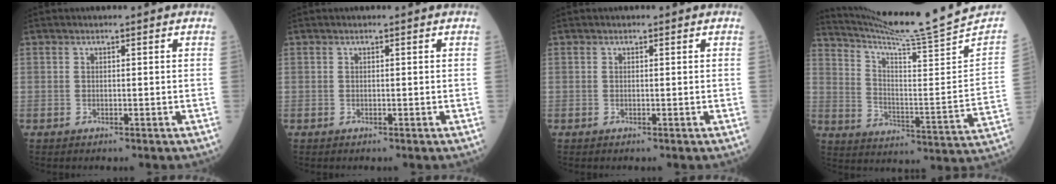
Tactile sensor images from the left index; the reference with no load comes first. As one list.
[{"total": 0.0}, {"total": 0.0}, {"total": 19.7, "force": [18.1, -3.4, 6.9], "torque": [-0.123, -0.102, 0.266]}]